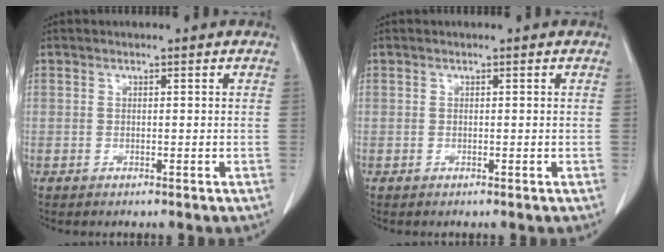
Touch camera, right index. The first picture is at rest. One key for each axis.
{"total": 0.0}